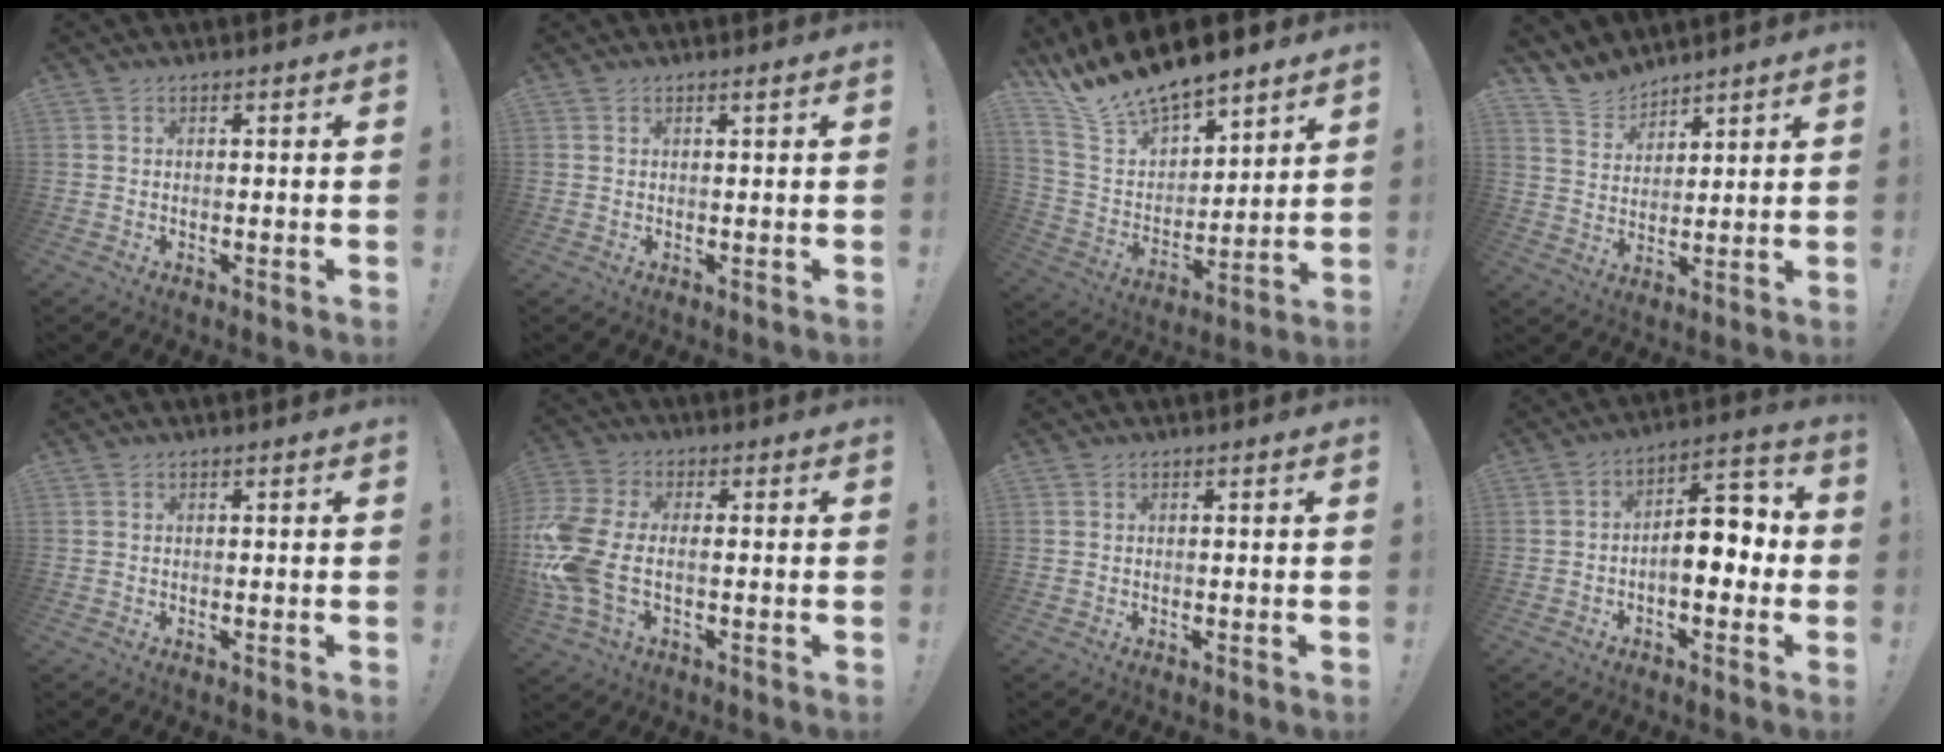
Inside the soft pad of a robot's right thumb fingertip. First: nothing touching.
{"total": 0.7, "force": [0.3, -0.2, 0.6], "torque": [-0.008, -0.002, 0.004]}
{"total": 15.2, "force": [13.6, 5.1, 4.6], "torque": [-0.106, -0.108, 0.251]}
{"total": 8.8, "force": [7.9, 3.7, 1.0], "torque": [-0.032, -0.058, 0.154]}
{"total": 0.0}
{"total": 14.6, "force": [-1.5, 8.9, 11.4], "torque": [-0.243, 0.005, -0.021]}
{"total": 0.0}
{"total": 11.3, "force": [-2.2, 6.3, 9.1], "torque": [-0.133, 0.019, -0.037]}